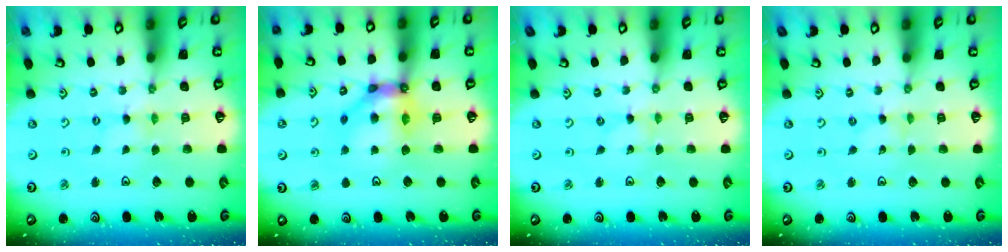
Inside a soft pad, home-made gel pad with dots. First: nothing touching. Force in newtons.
{"total": 11.2, "press": 11.2, "slide": 1.0}
{"total": 0.0}
{"total": 0.0}